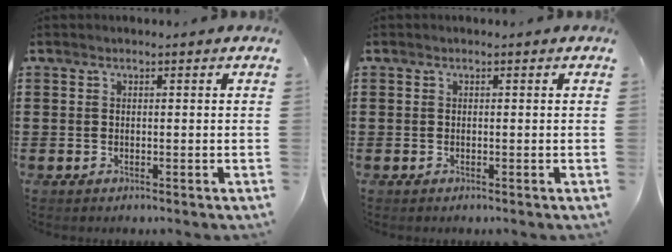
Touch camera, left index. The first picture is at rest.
{"total": 0.0}